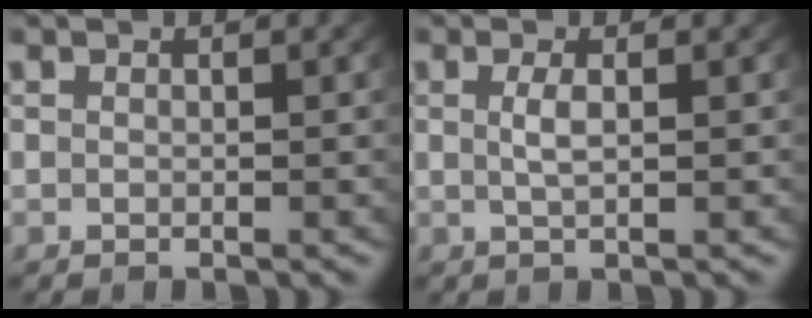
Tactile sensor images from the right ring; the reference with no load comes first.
{"total": 1.5, "force": [0.1, 0.1, 1.4], "torque": [-0.033, -0.009, 0.009]}